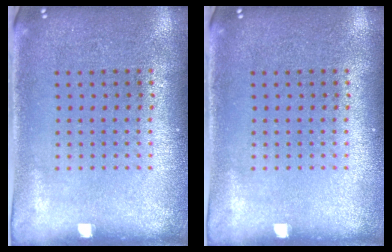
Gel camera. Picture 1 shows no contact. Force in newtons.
{"total": 0.0}